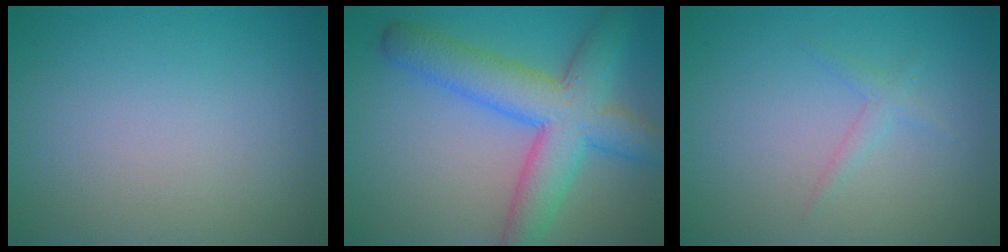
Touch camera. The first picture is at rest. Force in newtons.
{"total": 8.1, "press": 8.1, "slide": 0.1}
{"total": 1.1, "press": 1.1, "slide": 0.0}